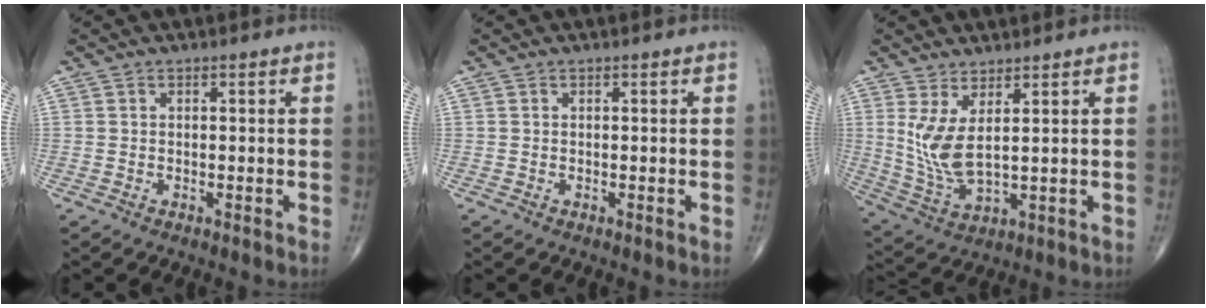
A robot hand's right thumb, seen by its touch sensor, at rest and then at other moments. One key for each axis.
{"total": 0.0}
{"total": 8.2, "fx": 2.5, "fy": 2.7, "fz": 7.3, "tx": -0.166, "ty": -0.031, "tz": 0.063}